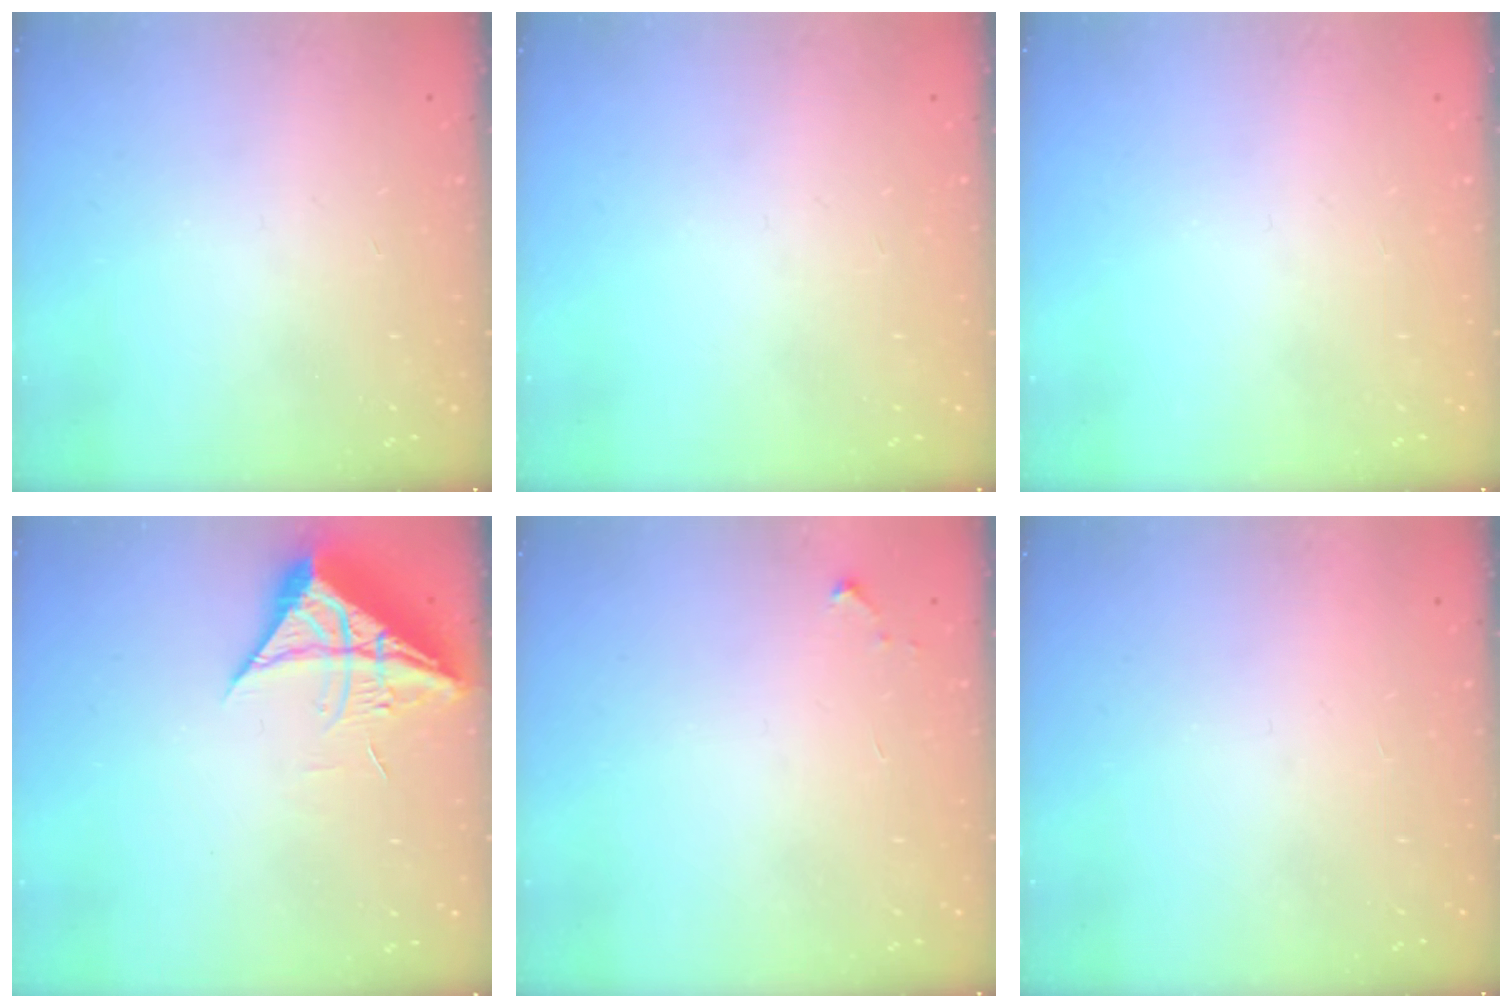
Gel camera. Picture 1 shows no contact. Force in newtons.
{"total": 0.0}
{"total": 0.0}
{"total": 9.4, "press": 9.3, "slide": 1.0}
{"total": 2.6, "press": 2.6, "slide": 0.4}
{"total": 1.5, "press": 1.5, "slide": 0.1}